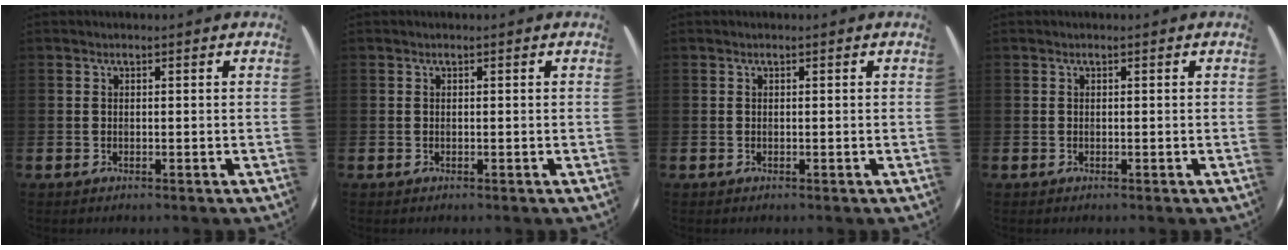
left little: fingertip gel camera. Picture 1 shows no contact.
{"total": 0.0}
{"total": 0.0}
{"total": 0.0}